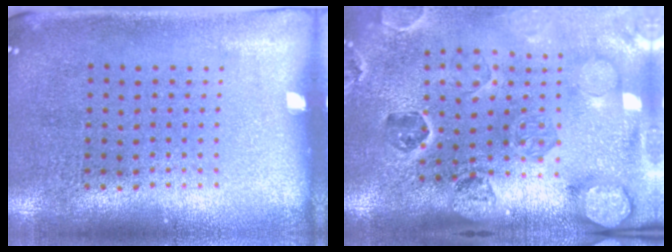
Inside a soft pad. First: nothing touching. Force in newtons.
{"total": 2.9, "press": 2.7, "slide": 0.9}